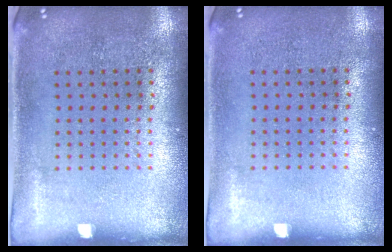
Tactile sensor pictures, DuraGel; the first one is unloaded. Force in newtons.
{"total": 0.0}